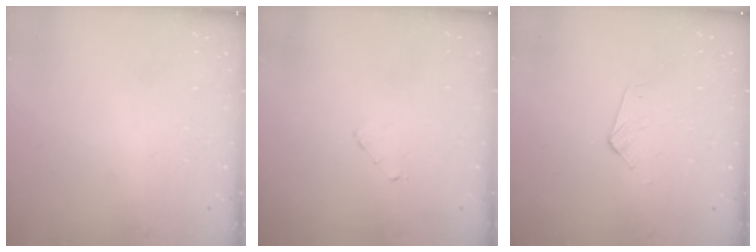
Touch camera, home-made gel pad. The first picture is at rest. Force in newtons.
{"total": 2.9, "press": 2.9, "slide": 0.2}
{"total": 3.1, "press": 3.1, "slide": 0.2}